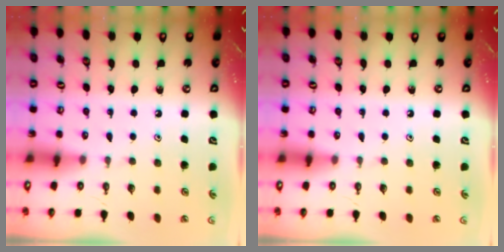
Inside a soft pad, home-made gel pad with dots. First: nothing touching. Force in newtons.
{"total": 0.0}